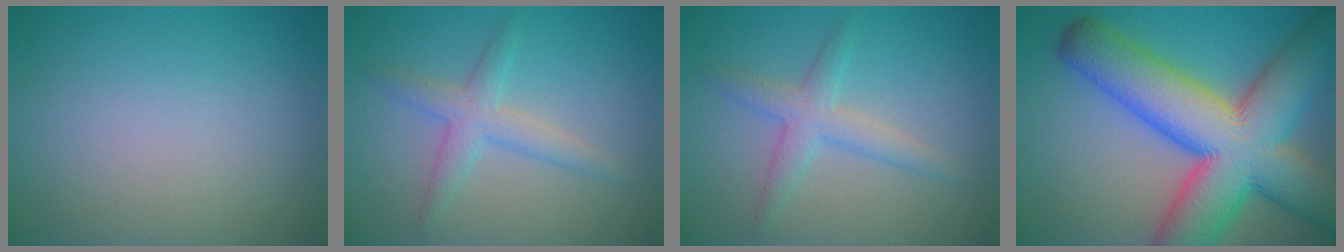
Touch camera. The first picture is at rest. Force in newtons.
{"total": 3.0, "press": 3.0, "slide": 0.2}
{"total": 3.0, "press": 3.0, "slide": 0.2}
{"total": 14.8, "press": 14.8, "slide": 0.6}